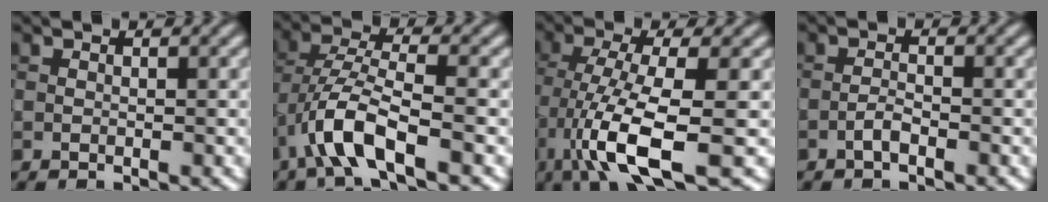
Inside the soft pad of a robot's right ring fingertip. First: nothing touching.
{"total": 5.7, "force": [-2.8, 1.6, 4.7], "torque": [-0.098, 0.005, -0.061]}
{"total": 8.7, "force": [-3.1, 2.1, 7.8], "torque": [-0.150, -0.006, -0.060]}
{"total": 1.3, "force": [-0.8, 0.3, 1.0], "torque": [-0.021, 0.003, -0.019]}